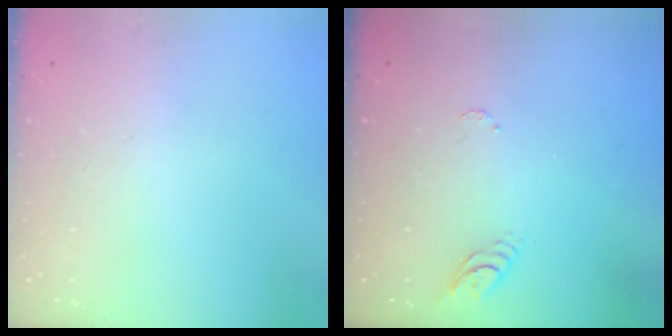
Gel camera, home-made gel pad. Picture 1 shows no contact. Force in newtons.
{"total": 4.0, "press": 4.0, "slide": 0.4}